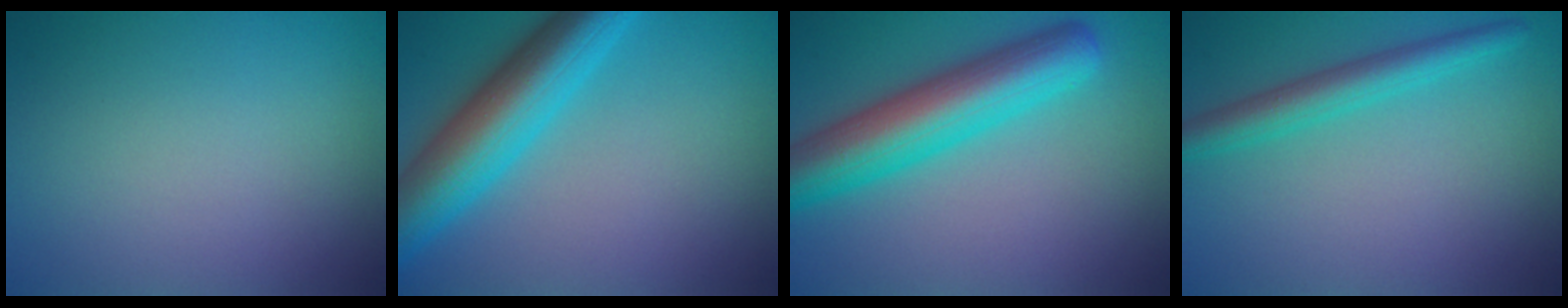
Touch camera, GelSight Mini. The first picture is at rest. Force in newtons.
{"total": 9.0, "press": 9.0, "slide": 0.3}
{"total": 8.1, "press": 8.1, "slide": 0.3}
{"total": 3.4, "press": 3.4, "slide": 0.1}